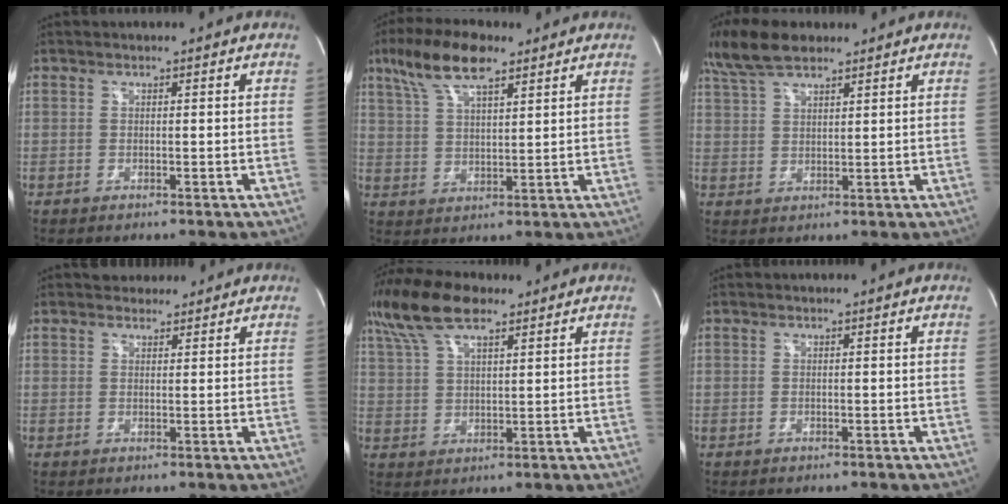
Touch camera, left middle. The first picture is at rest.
{"total": 10.2, "force": [6.8, 2.9, 7.1], "torque": [-0.144, 0.022, 0.127]}
{"total": 8.1, "force": [6.3, 2.5, 4.5], "torque": [-0.099, 0.023, 0.123]}
{"total": 3.6, "force": [3.2, 1.6, 0.8], "torque": [-0.005, 0.017, 0.048]}
{"total": 10.6, "force": [7.6, 3.2, 6.7], "torque": [-0.142, 0.027, 0.145]}
{"total": 0.0}